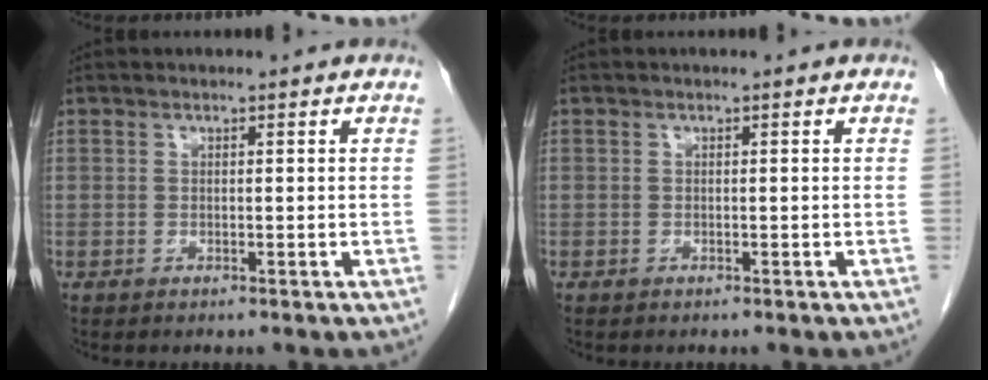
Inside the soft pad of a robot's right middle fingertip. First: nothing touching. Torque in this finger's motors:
{"motor_torque": [1.52, -0.61, 0.21, -0.05]}